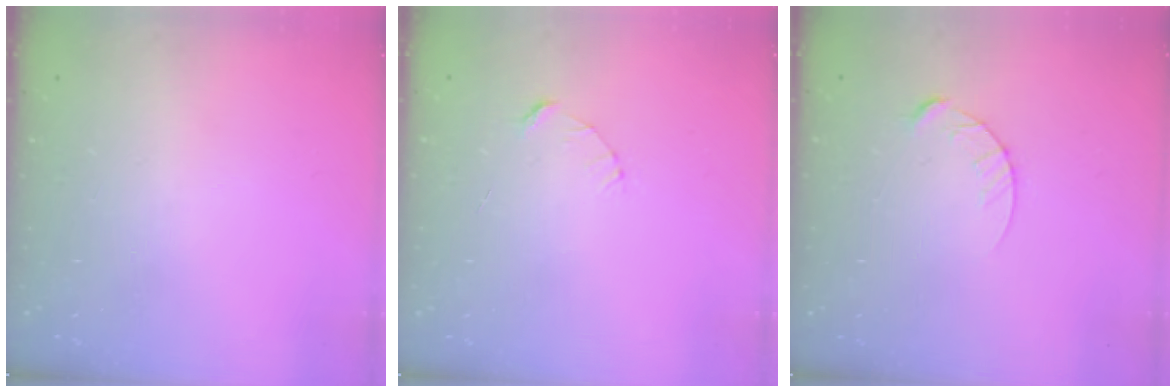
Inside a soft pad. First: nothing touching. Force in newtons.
{"total": 2.4, "press": 2.4, "slide": 0.2}
{"total": 5.7, "press": 5.7, "slide": 0.5}